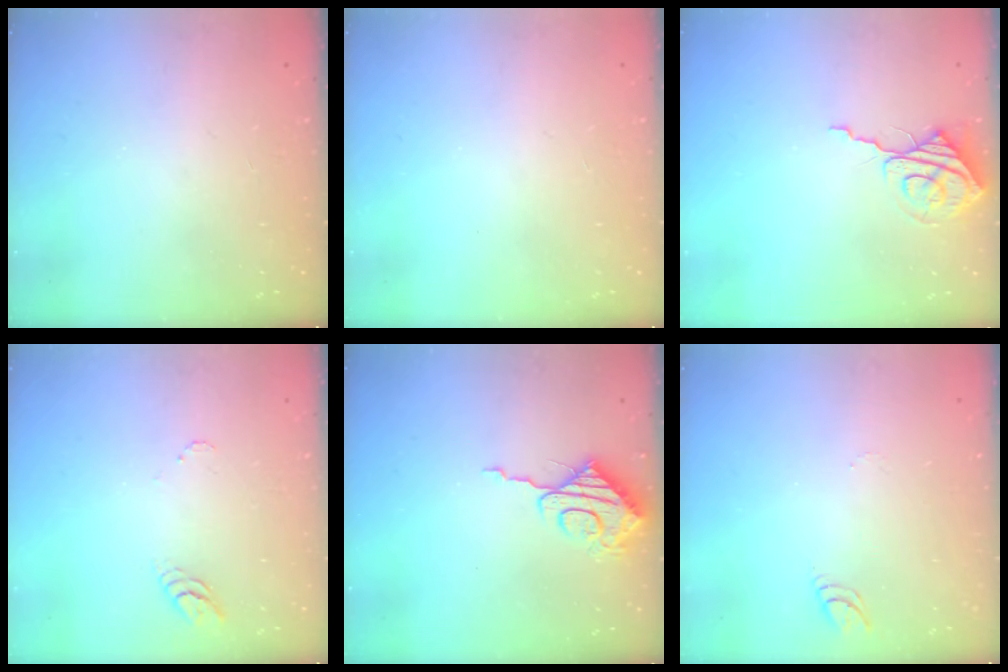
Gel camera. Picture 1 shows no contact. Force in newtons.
{"total": 0.0}
{"total": 9.1, "press": 9.0, "slide": 1.0}
{"total": 3.4, "press": 3.4, "slide": 0.3}
{"total": 9.2, "press": 9.2, "slide": 0.3}
{"total": 4.1, "press": 4.1, "slide": 0.4}